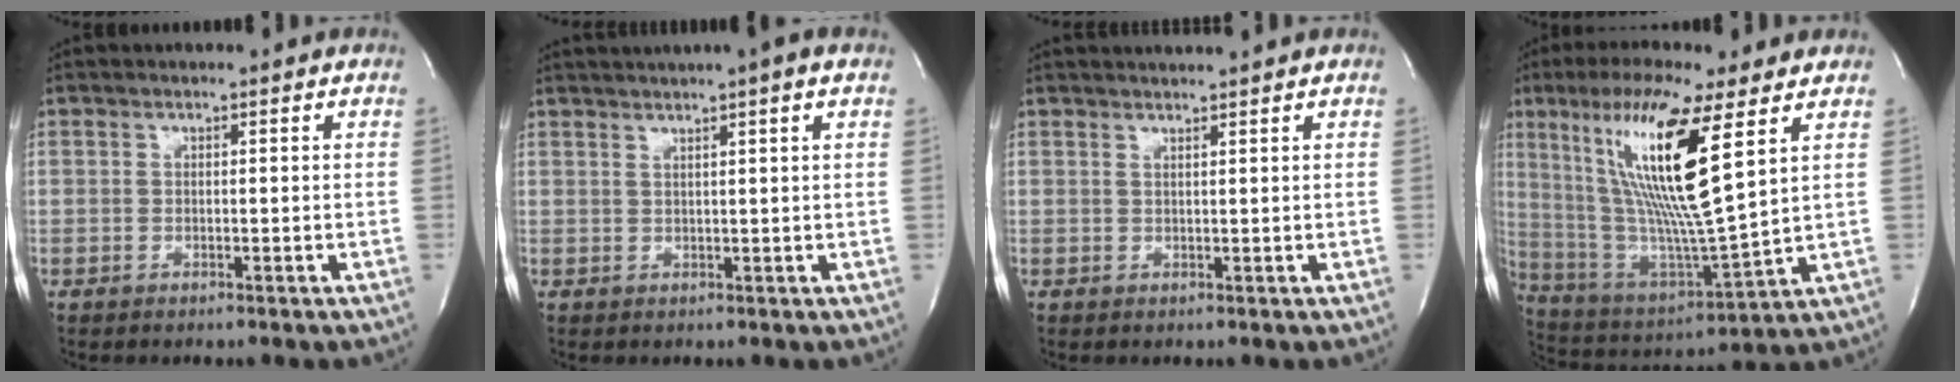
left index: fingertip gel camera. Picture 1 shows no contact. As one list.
[{"total": 6.0, "force": [4.3, -0.7, 4.1], "torque": [-0.069, 0.021, 0.056]}, {"total": 3.6, "force": [3.4, -0.7, 1.1], "torque": [-0.016, 0.009, 0.042]}, {"total": 18.8, "force": [7.6, 0.7, 17.2], "torque": [-0.351, -0.015, 0.136]}]